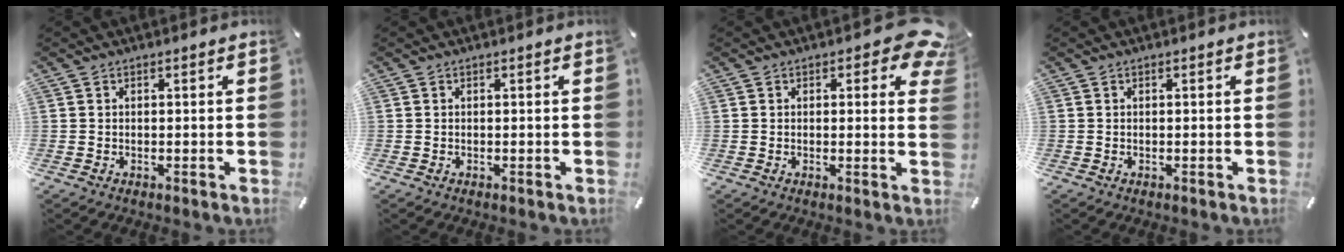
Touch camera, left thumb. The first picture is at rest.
{"total": 0.0}
{"total": 6.6, "force": [3.0, 3.3, 4.9], "torque": [-0.051, -0.012, 0.047]}
{"total": 0.0}